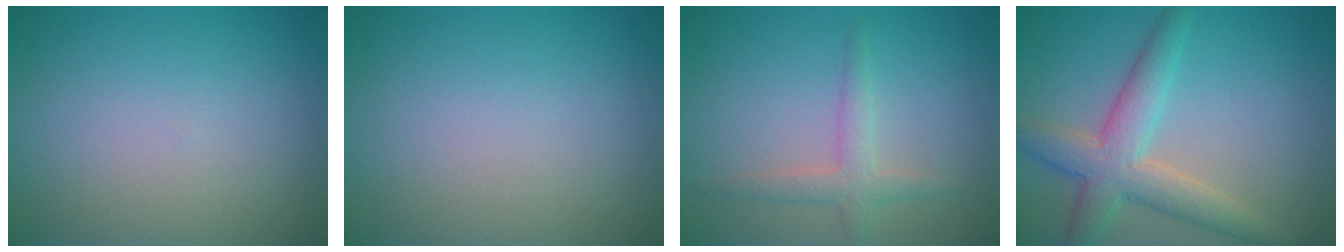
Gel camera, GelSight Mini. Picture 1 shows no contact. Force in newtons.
{"total": 0.0}
{"total": 2.3, "press": 2.3, "slide": 0.1}
{"total": 5.4, "press": 5.4, "slide": 0.1}